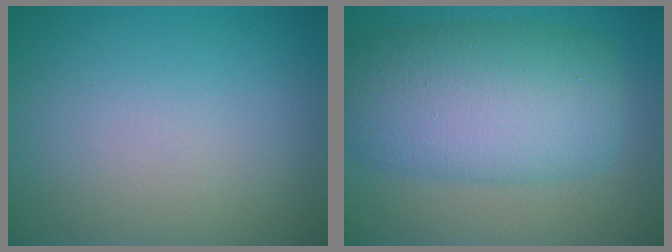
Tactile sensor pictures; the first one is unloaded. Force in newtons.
{"total": 10.1, "press": 10.1, "slide": 0.1}